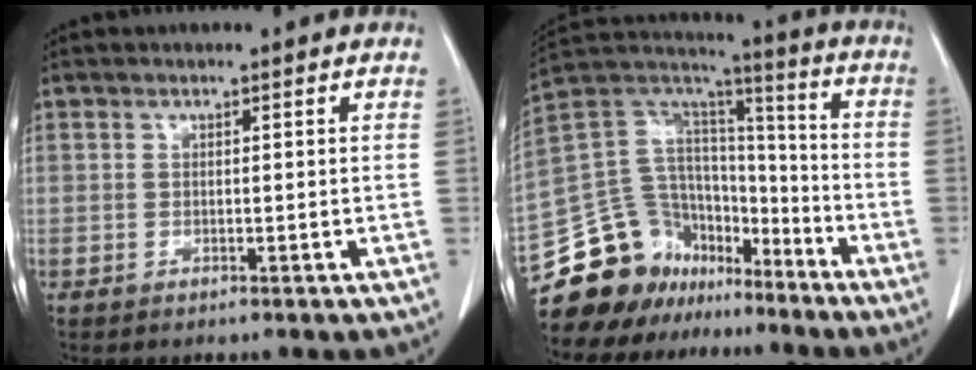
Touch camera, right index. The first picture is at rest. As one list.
[{"total": 21.4, "force": [-16.6, 11.9, 6.4], "torque": [-0.142, 0.066, -0.271]}]